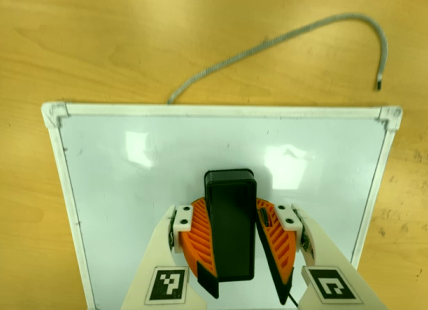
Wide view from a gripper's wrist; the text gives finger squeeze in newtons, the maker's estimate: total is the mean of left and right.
{"total": 14.3, "left": 15.8, "right": 12.8}